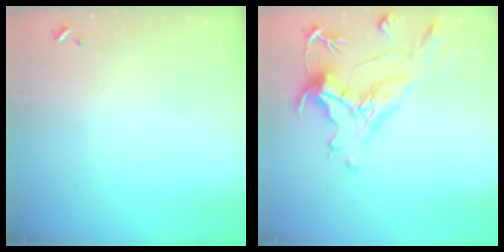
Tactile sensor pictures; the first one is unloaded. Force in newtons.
{"total": 1.6, "press": 0.6, "slide": 1.5}